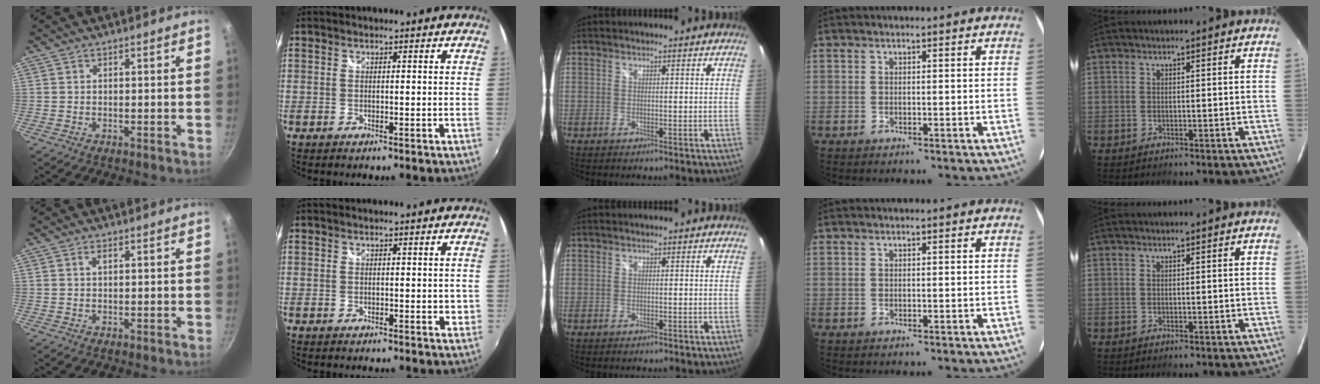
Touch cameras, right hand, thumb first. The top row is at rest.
{"thumb": {"total": 1.2, "force": [0.4, 0.6, 0.9], "torque": [-0.014, 0.003, 0.007]}, "index": {"total": 1.5, "force": [0.4, 1.0, 1.1], "torque": [-0.011, 0.001, 0.010]}}